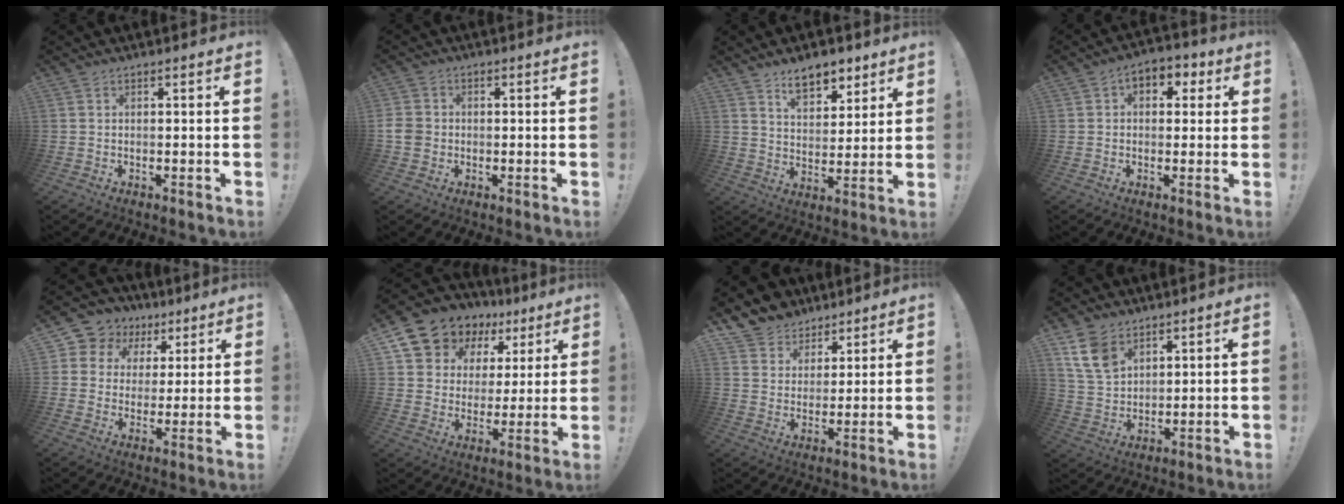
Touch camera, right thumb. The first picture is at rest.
{"total": 5.1, "force": [-1.0, 4.5, 2.1], "torque": [-0.052, 0.011, -0.019]}
{"total": 9.9, "force": [7.3, 5.0, 4.4], "torque": [-0.057, -0.042, 0.135]}
{"total": 5.8, "force": [1.4, 4.3, 3.5], "torque": [-0.044, 0.000, 0.024]}
{"total": 8.6, "force": [3.6, 7.6, 2.0], "torque": [-0.035, -0.024, 0.075]}
{"total": 11.3, "force": [8.1, 7.6, 2.1], "torque": [-0.045, -0.068, 0.158]}
{"total": 7.6, "force": [5.3, 5.5, 0.3], "torque": [-0.008, -0.045, 0.108]}
{"total": 10.3, "force": [6.3, 6.5, 4.9], "torque": [-0.091, -0.024, 0.127]}